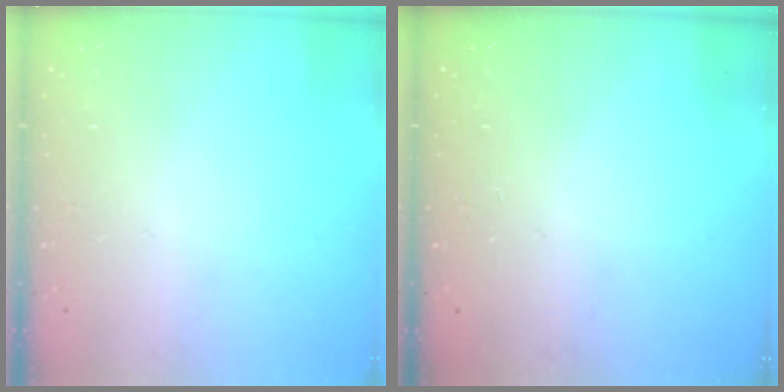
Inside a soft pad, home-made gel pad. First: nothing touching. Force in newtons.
{"total": 0.0}